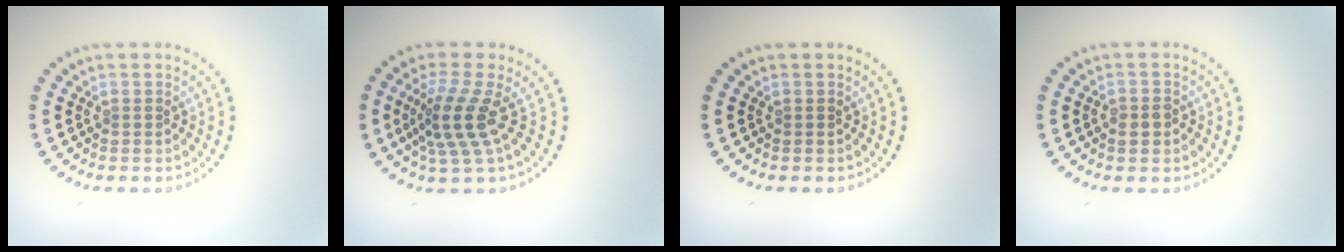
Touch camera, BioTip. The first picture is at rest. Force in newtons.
{"total": 4.1, "press": 3.0, "slide": 2.9}
{"total": 0.0}
{"total": 1.6, "press": 1.4, "slide": 0.7}